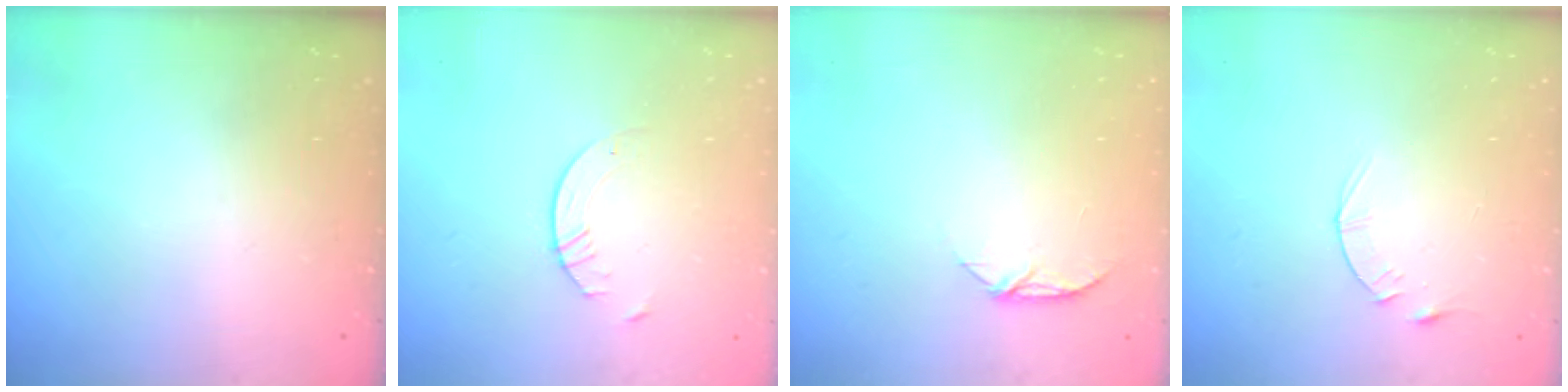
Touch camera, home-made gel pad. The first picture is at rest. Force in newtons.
{"total": 2.9, "press": 2.9, "slide": 0.3}
{"total": 5.8, "press": 5.7, "slide": 0.6}
{"total": 3.1, "press": 3.1, "slide": 0.5}